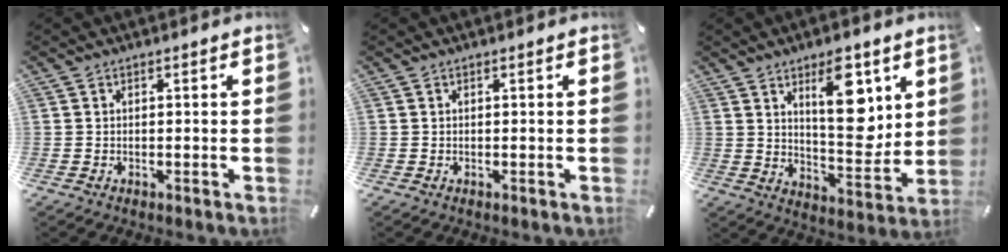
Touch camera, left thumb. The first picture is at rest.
{"total": 0.0}
{"total": 13.9, "force": [6.8, 6.4, 10.3], "torque": [-0.142, -0.043, 0.112]}